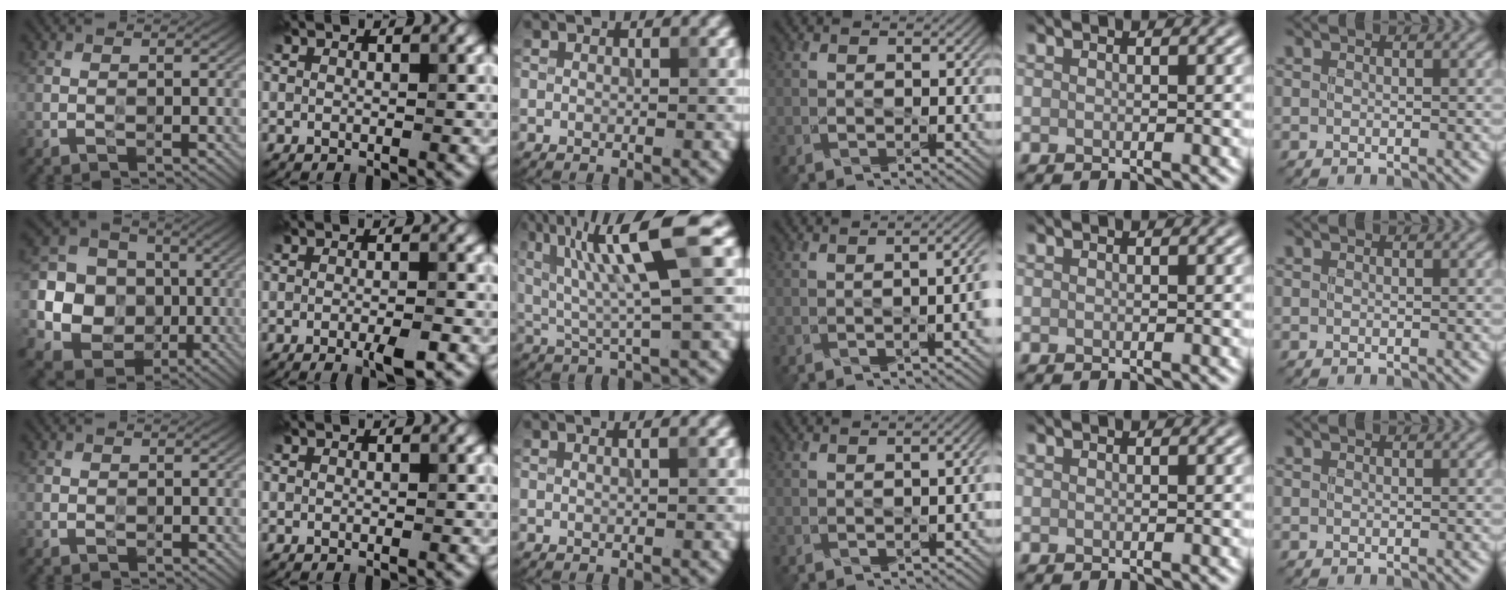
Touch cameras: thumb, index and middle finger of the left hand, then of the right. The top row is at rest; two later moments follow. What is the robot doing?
{"motion": "wipe", "object": "measuring cup"}